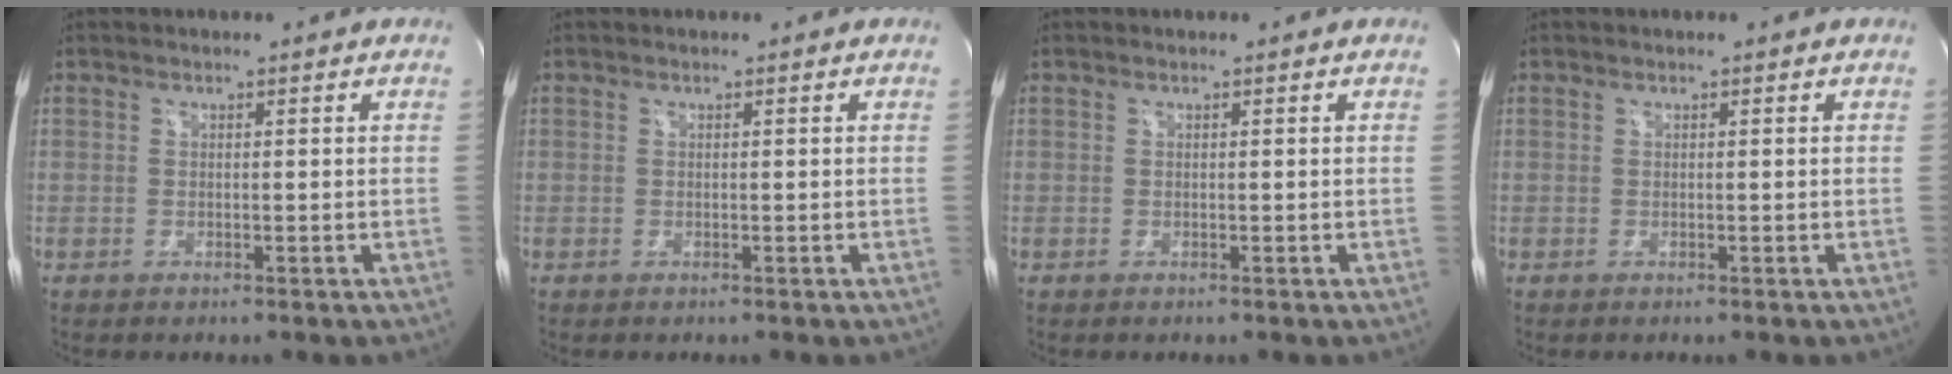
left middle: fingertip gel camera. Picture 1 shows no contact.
{"total": 0.0}
{"total": 0.0}
{"total": 0.0}